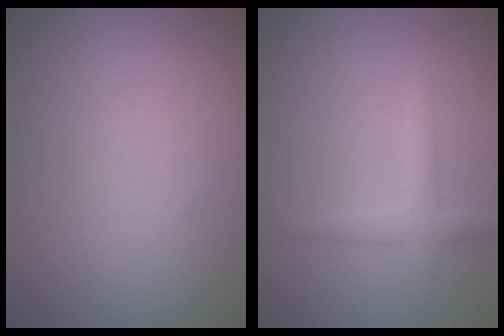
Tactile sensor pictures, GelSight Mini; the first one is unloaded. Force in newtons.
{"total": 2.2, "press": 2.2, "slide": 0.1}